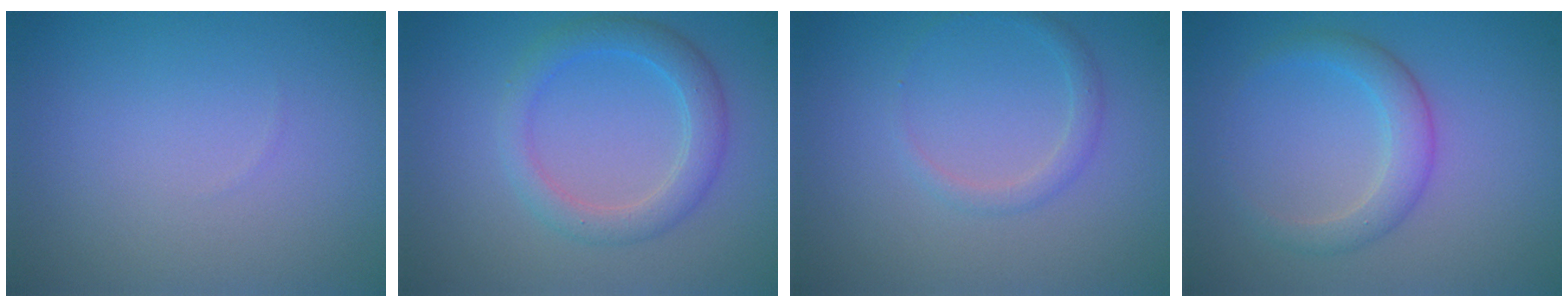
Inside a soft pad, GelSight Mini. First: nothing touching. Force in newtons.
{"total": 3.1, "press": 3.1, "slide": 0.1}
{"total": 1.3, "press": 1.3, "slide": 0.1}
{"total": 2.6, "press": 2.6, "slide": 0.1}